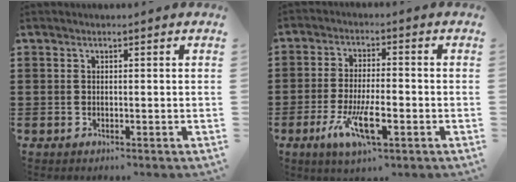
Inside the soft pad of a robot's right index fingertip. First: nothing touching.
{"total": 8.9, "force": [-3.5, 3.2, 7.6], "torque": [-0.157, -0.010, -0.061]}